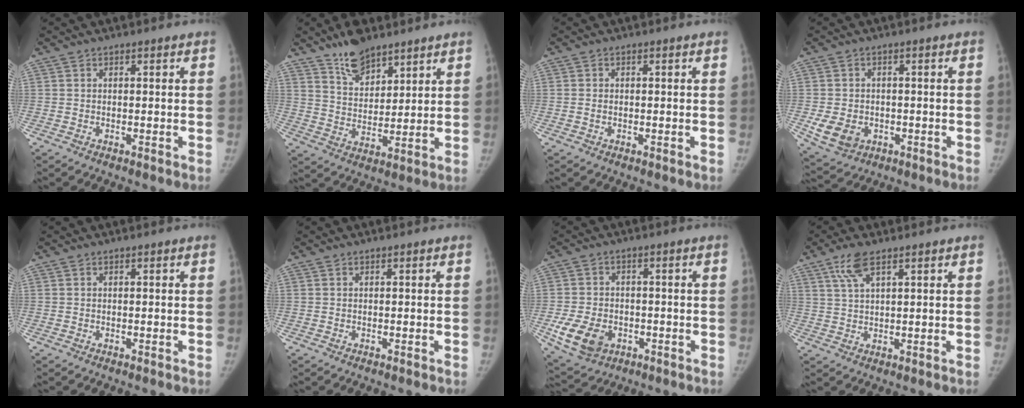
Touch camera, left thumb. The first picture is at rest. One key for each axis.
{"total": 9.6, "fx": 7.4, "fy": 4.3, "fz": 4.2, "tx": -0.045, "ty": -0.051, "tz": 0.138}
{"total": 0.7, "fx": -0.1, "fy": 0.5, "fz": 0.5, "tx": -0.009, "ty": 0.000, "tz": -0.003}
{"total": 6.4, "fx": -1.6, "fy": 5.2, "fz": 3.5, "tx": -0.054, "ty": -0.001, "tz": -0.014}
{"total": 0.0}
{"total": 0.0}
{"total": 9.1, "fx": -3.0, "fy": 6.8, "fz": 5.3, "tx": -0.092, "ty": 0.004, "tz": -0.041}
{"total": 5.1, "fx": 3.1, "fy": 1.8, "fz": 3.6, "tx": -0.074, "ty": -0.003, "tz": 0.066}